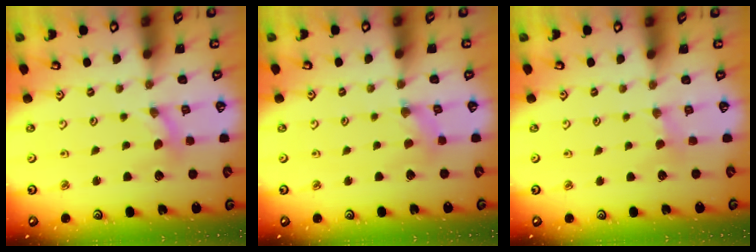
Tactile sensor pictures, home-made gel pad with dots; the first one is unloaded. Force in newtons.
{"total": 1.9, "press": 1.9, "slide": 0.3}
{"total": 2.6, "press": 2.6, "slide": 0.4}